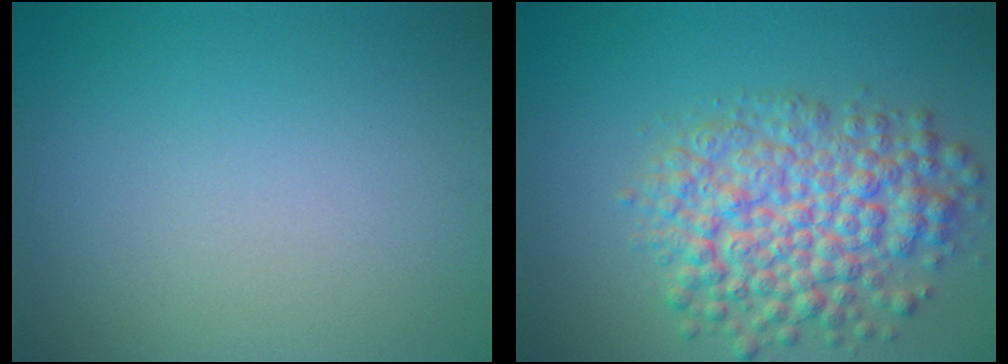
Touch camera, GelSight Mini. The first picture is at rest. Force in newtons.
{"total": 7.5, "press": 7.5, "slide": 0.3}